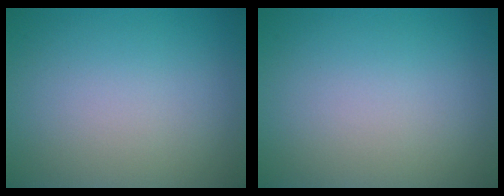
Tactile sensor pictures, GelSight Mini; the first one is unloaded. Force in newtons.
{"total": 0.0}